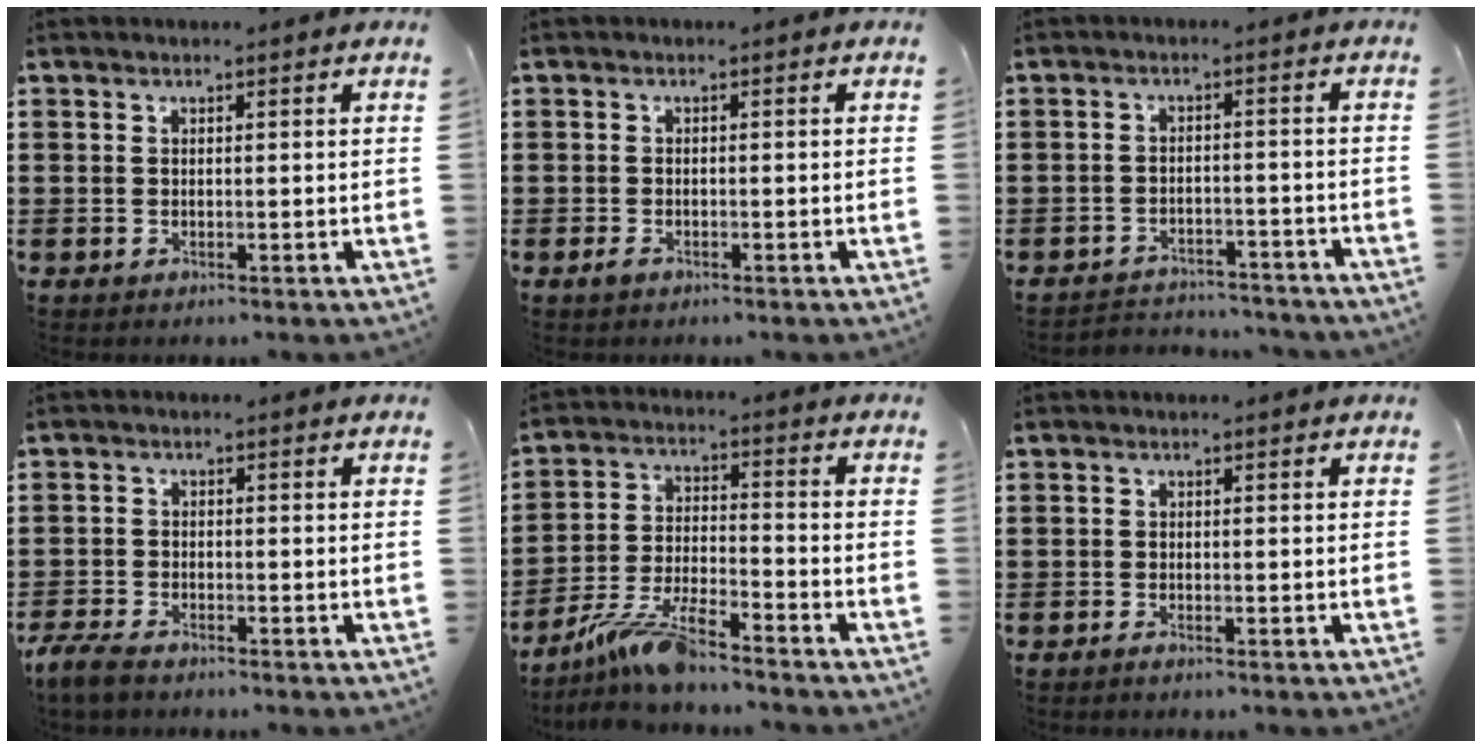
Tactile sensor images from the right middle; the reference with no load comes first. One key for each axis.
{"total": 1.0, "fx": -0.6, "fy": 0.5, "fz": 0.6, "tx": -0.015, "ty": -0.004, "tz": -0.011}
{"total": 3.0, "fx": -3.0, "fy": 0.4, "fz": 0.2, "tx": -0.011, "ty": -0.001, "tz": -0.065}
{"total": 3.2, "fx": -2.8, "fy": 0.7, "fz": 1.5, "tx": -0.049, "ty": -0.006, "tz": -0.061}
{"total": 8.8, "fx": -7.4, "fy": 1.0, "fz": 4.6, "tx": -0.099, "ty": -0.001, "tz": -0.143}
{"total": 0.8, "fx": -0.6, "fy": 0.0, "fz": 0.5, "tx": -0.011, "ty": -0.007, "tz": -0.009}